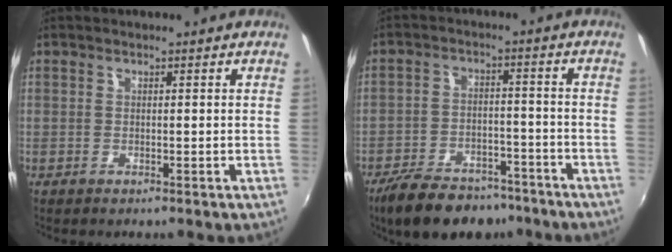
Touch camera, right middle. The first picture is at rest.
{"total": 15.1, "force": [-11.7, 6.7, 6.8], "torque": [-0.152, -0.005, -0.176]}